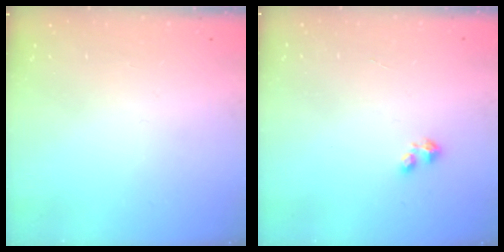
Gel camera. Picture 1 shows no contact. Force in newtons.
{"total": 1.8, "press": 1.8, "slide": 0.4}